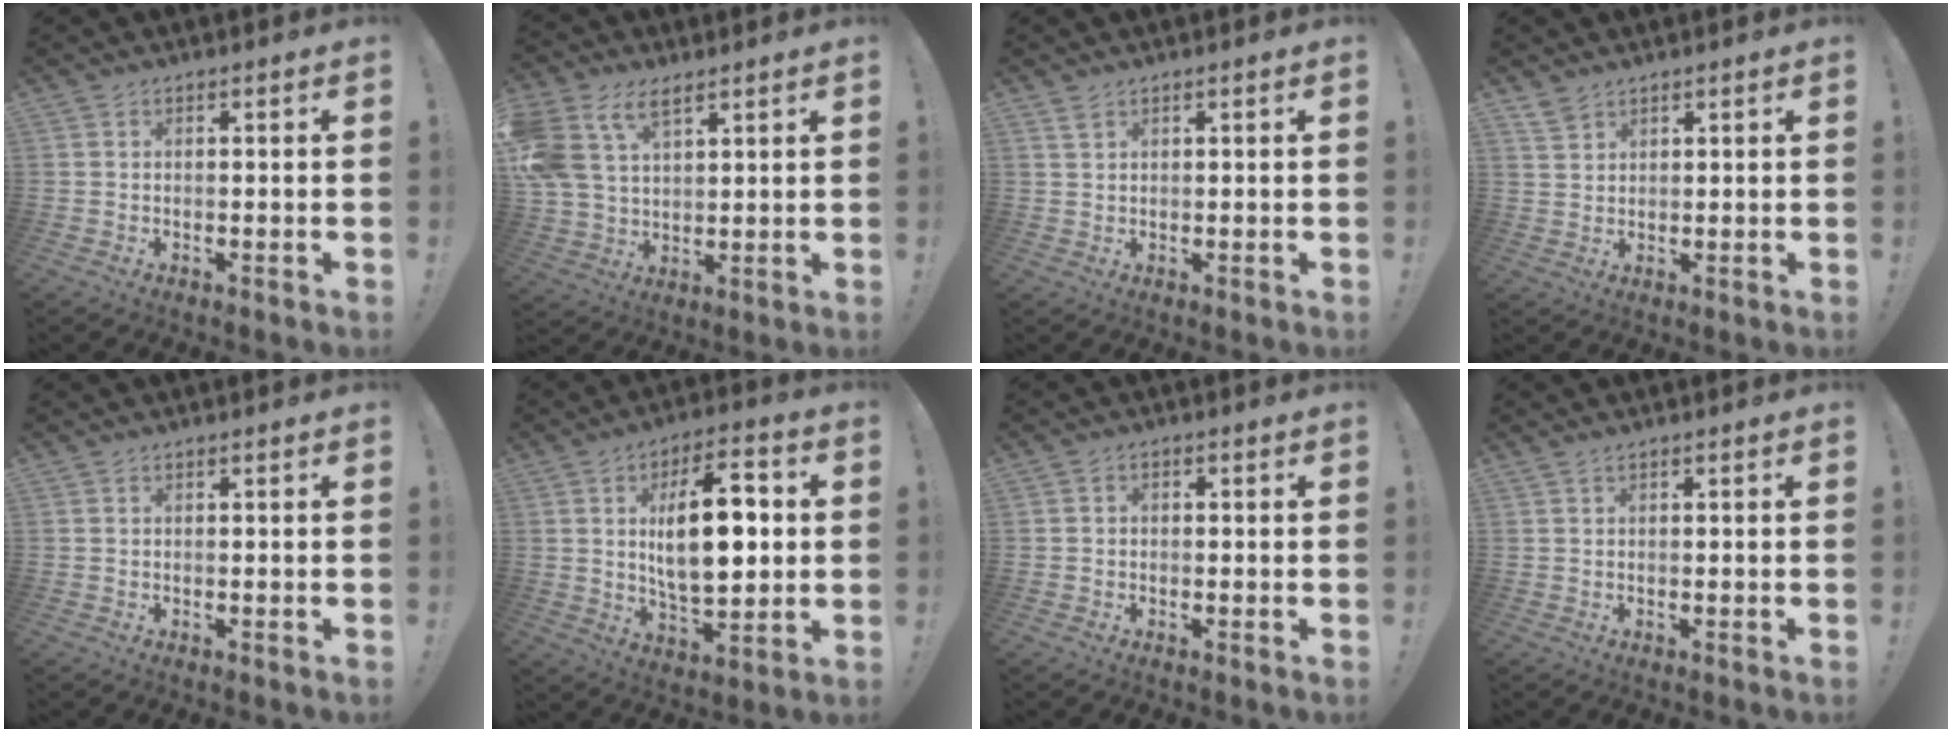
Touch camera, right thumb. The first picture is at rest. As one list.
[{"total": 12.6, "force": [7.0, 7.8, 7.1], "torque": [-0.159, -0.026, 0.138]}, {"total": 1.8, "force": [1.3, 0.8, 1.0], "torque": [-0.019, -0.002, 0.025]}, {"total": 3.5, "force": [2.8, 1.8, 0.8], "torque": [-0.013, -0.015, 0.054]}, {"total": 0.0}, {"total": 17.7, "force": [2.2, 8.7, 15.2], "torque": [-0.241, -0.001, 0.030]}, {"total": 1.3, "force": [-0.7, 1.0, 0.5], "torque": [-0.012, 0.006, -0.012]}, {"total": 0.6, "force": [0.6, 0.2, 0.2], "torque": [-0.011, 0.004, 0.012]}]